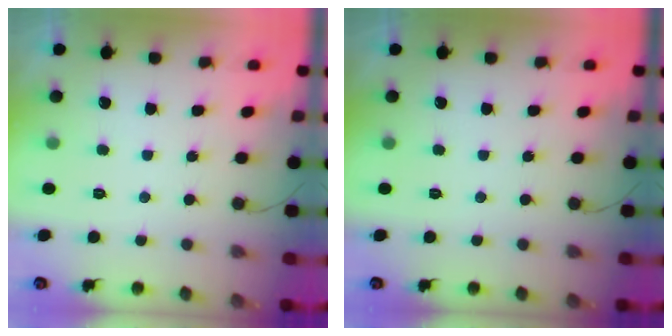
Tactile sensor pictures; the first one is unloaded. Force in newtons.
{"total": 0.0}